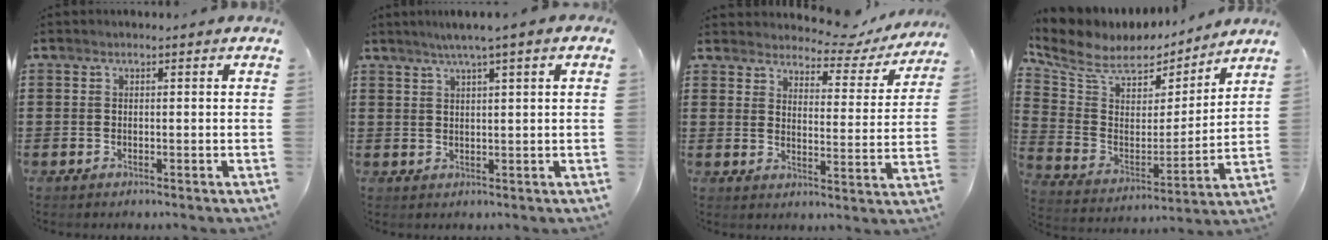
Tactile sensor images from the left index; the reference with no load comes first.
{"total": 2.9, "force": [1.6, -0.2, 2.4], "torque": [-0.049, 0.001, 0.026]}
{"total": 4.8, "force": [4.5, 1.1, 1.2], "torque": [-0.034, -0.032, 0.072]}
{"total": 8.5, "force": [6.9, 3.9, 3.0], "torque": [-0.098, -0.042, 0.122]}